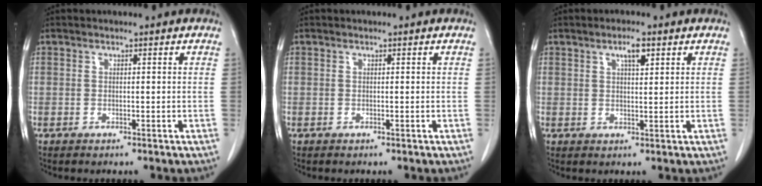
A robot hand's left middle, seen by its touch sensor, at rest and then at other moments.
{"total": 0.0}
{"total": 2.9, "force": [1.6, 0.6, 2.4], "torque": [-0.043, 0.000, 0.027]}